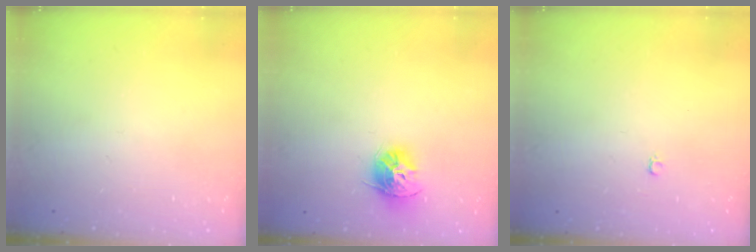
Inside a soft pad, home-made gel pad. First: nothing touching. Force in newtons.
{"total": 11.1, "press": 11.0, "slide": 0.9}
{"total": 2.4, "press": 2.4, "slide": 0.2}